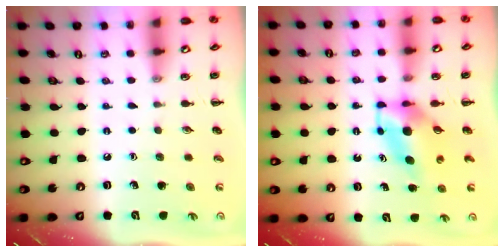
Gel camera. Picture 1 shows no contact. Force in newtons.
{"total": 5.7, "press": 5.6, "slide": 1.1}